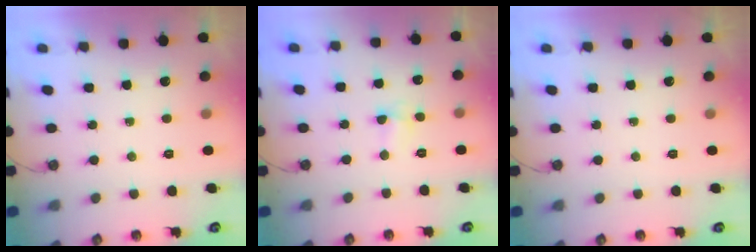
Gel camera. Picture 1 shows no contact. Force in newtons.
{"total": 2.9, "press": 2.7, "slide": 1.0}
{"total": 0.0}